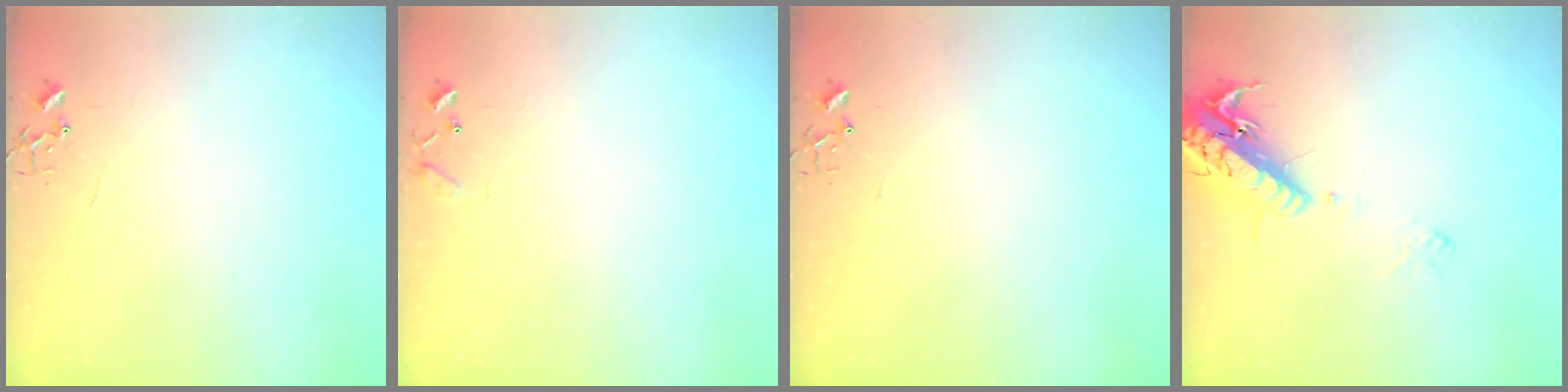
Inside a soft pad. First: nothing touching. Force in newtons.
{"total": 7.6, "press": 7.5, "slide": 0.6}
{"total": 4.9, "press": 4.8, "slide": 0.6}
{"total": 16.4, "press": 15.9, "slide": 3.8}